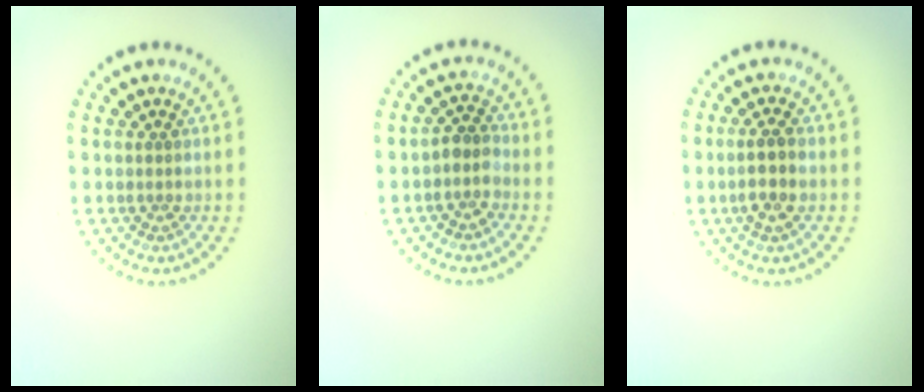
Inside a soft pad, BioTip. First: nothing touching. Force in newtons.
{"total": 1.9, "press": 1.6, "slide": 1.0}
{"total": 2.6, "press": 2.4, "slide": 1.0}